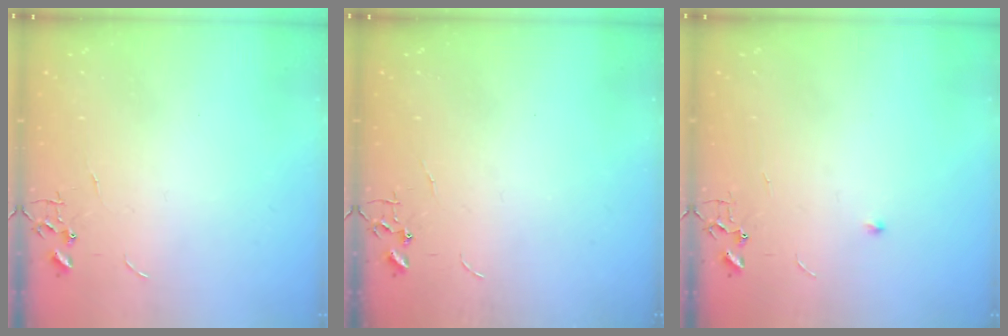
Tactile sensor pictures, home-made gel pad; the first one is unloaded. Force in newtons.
{"total": 0.0}
{"total": 4.6, "press": 4.5, "slide": 0.7}